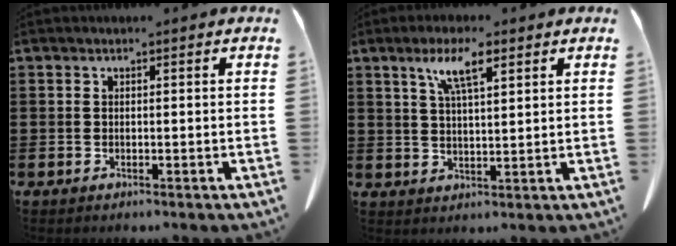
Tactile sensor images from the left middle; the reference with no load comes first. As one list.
[{"total": 6.6, "force": [3.7, 1.5, 5.3], "torque": [-0.107, 0.007, 0.060]}]